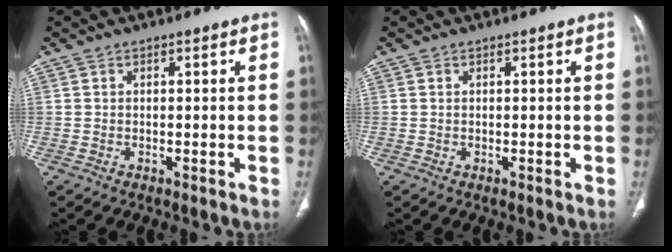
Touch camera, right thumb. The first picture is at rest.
{"total": 0.0}